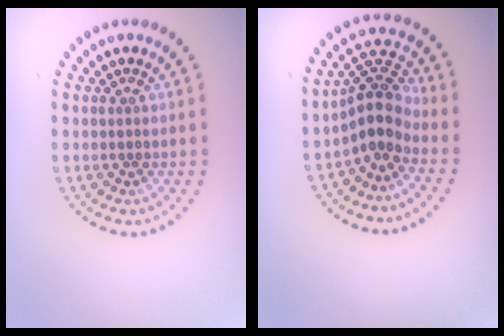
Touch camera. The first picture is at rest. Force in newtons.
{"total": 3.8, "press": 2.9, "slide": 2.5}